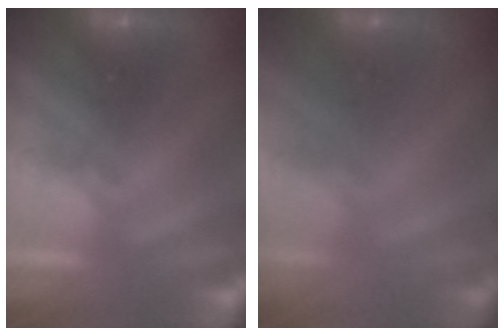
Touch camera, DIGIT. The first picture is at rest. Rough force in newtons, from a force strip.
{"total": 1.5}